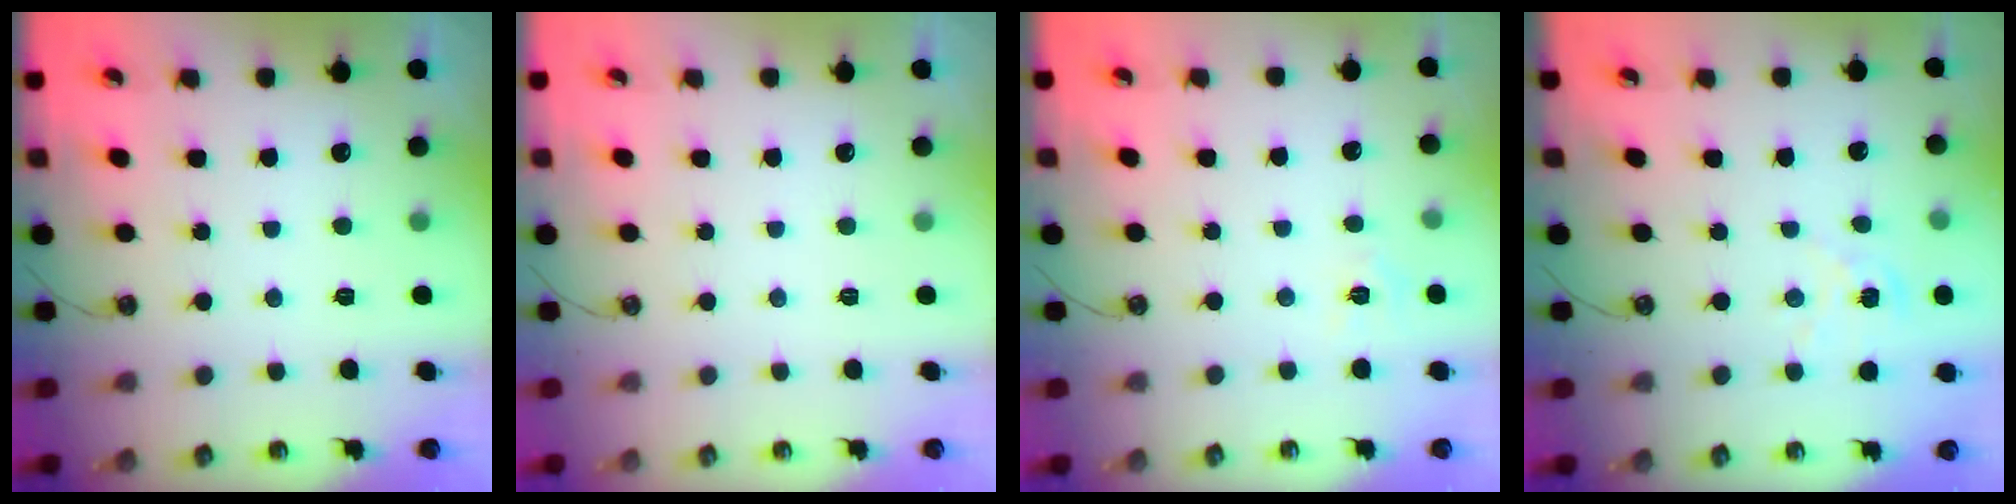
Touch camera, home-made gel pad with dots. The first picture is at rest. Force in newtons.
{"total": 0.0}
{"total": 3.9, "press": 3.9, "slide": 0.5}
{"total": 1.6, "press": 1.6, "slide": 0.2}